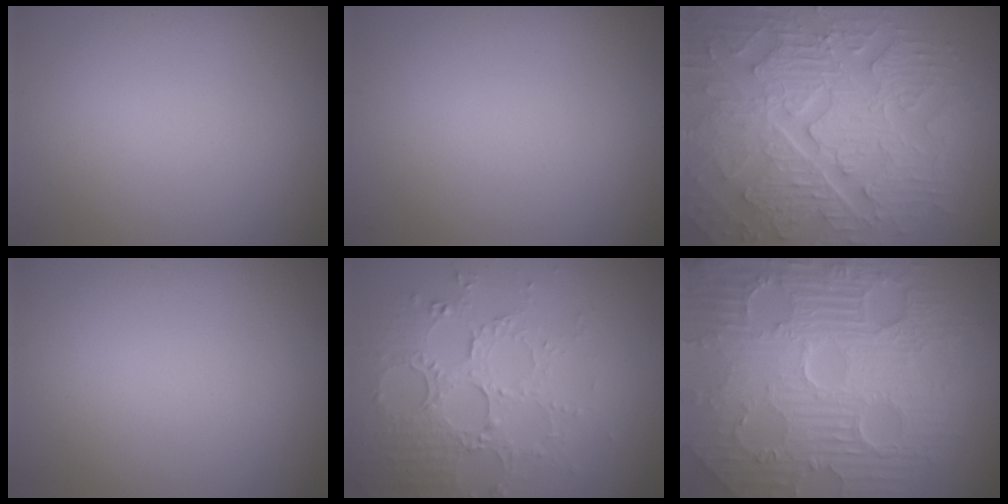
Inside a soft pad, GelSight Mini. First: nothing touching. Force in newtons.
{"total": 0.0}
{"total": 9.4, "press": 6.9, "slide": 6.4}
{"total": 0.0}
{"total": 5.4, "press": 3.9, "slide": 3.7}
{"total": 11.6, "press": 7.4, "slide": 8.9}